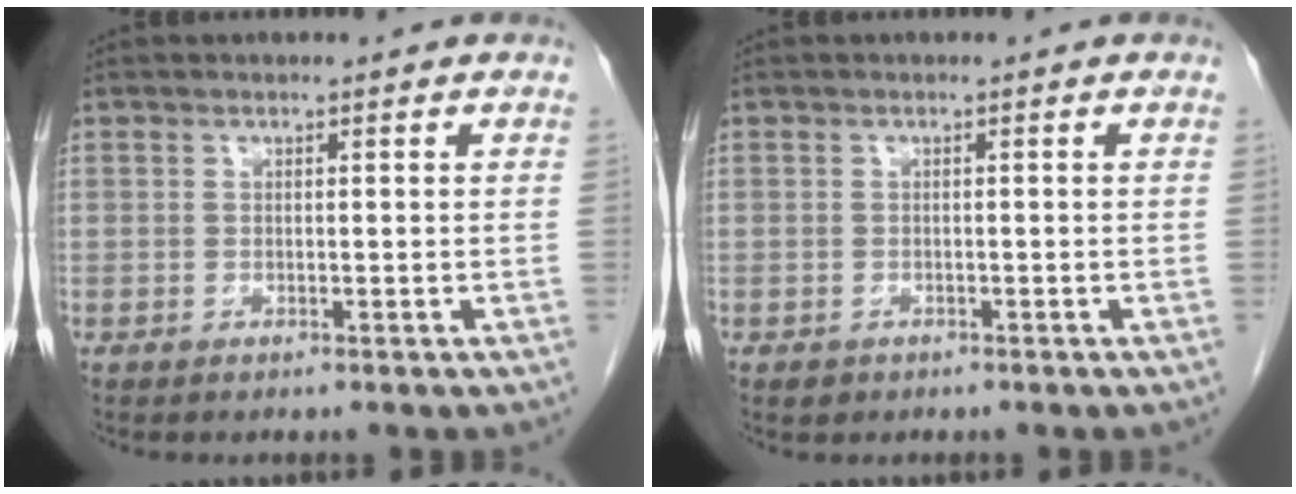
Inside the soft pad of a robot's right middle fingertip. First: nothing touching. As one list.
[{"total": 1.0, "force": [-0.6, 0.8, 0.2], "torque": [-0.006, 0.002, -0.004]}]